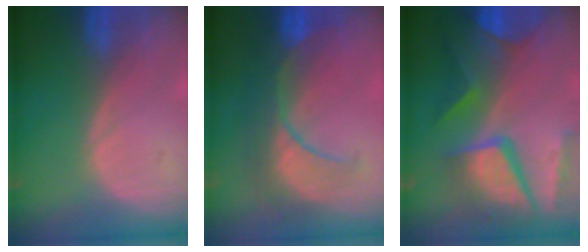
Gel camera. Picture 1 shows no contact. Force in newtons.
{"total": 8.2, "press": 8.1, "slide": 0.8}
{"total": 11.5, "press": 9.5, "slide": 6.5}